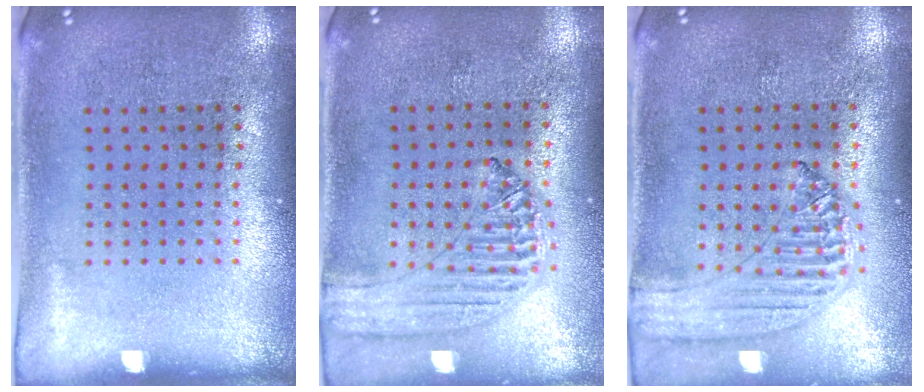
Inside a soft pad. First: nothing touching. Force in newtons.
{"total": 1.3, "press": 1.3, "slide": 0.2}
{"total": 1.3, "press": 1.3, "slide": 0.2}